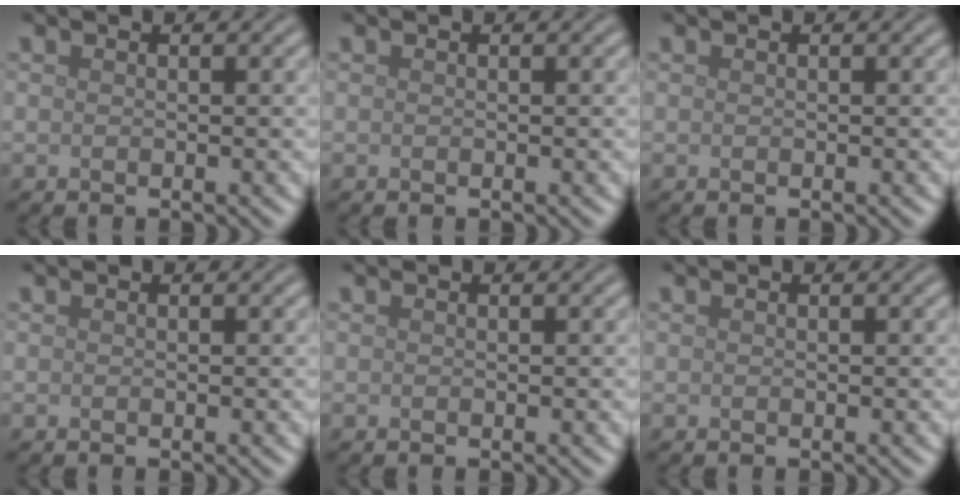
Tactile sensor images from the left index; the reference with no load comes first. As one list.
[{"total": 0.0}, {"total": 0.0}, {"total": 0.0}, {"total": 0.0}, {"total": 0.0}]